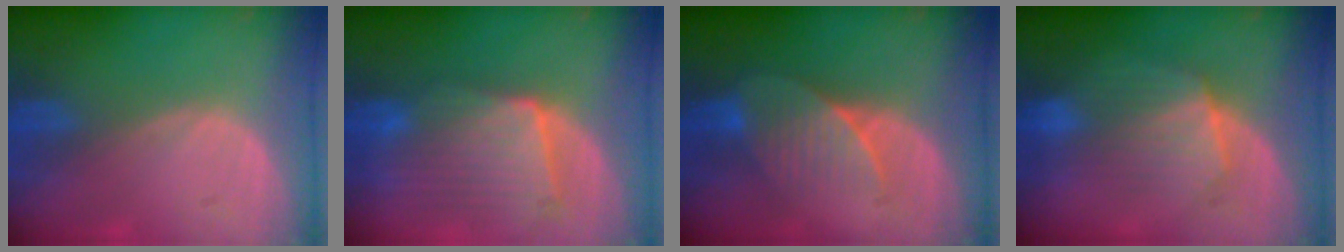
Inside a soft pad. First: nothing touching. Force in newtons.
{"total": 9.8, "press": 8.8, "slide": 4.3}
{"total": 7.2, "press": 6.6, "slide": 2.8}
{"total": 7.0, "press": 6.9, "slide": 1.3}